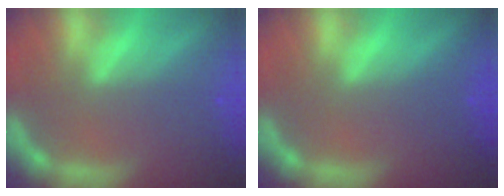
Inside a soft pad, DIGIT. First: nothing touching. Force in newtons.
{"total": 0.0}